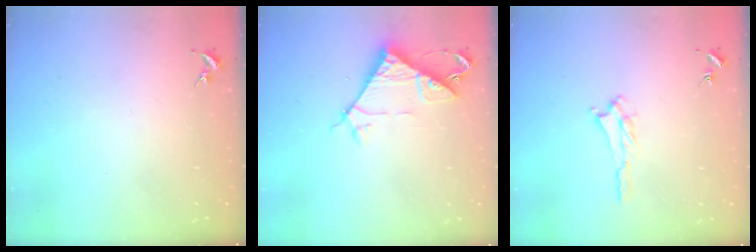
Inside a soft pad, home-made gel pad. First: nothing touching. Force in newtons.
{"total": 7.0, "press": 7.0, "slide": 0.7}
{"total": 1.2, "press": 1.1, "slide": 0.5}